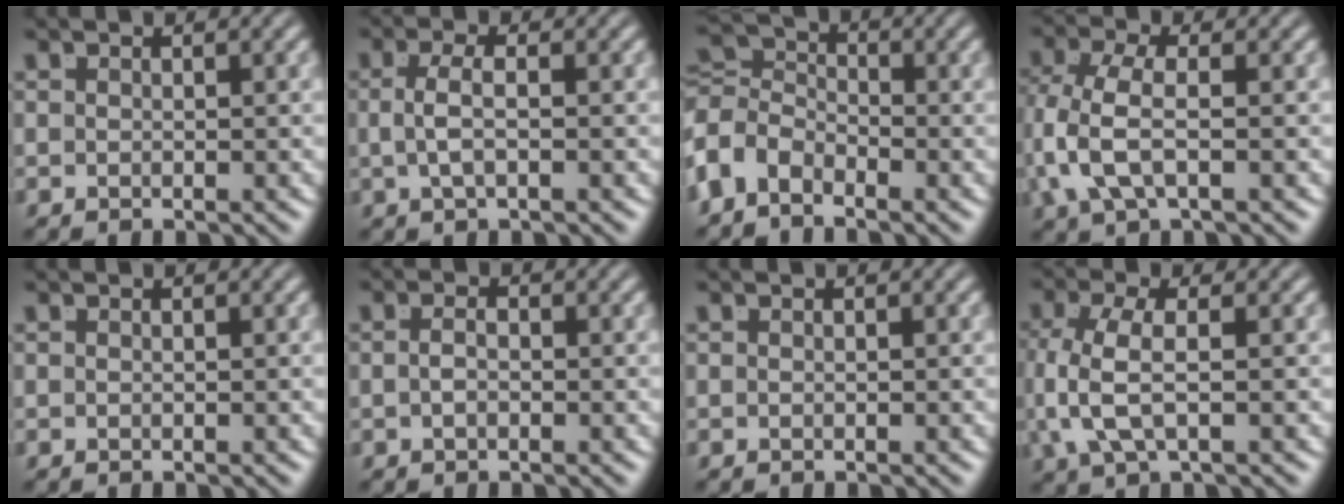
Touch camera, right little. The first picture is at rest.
{"total": 2.2, "force": [-0.2, 0.4, 2.1], "torque": [-0.046, -0.004, 0.001]}
{"total": 6.2, "force": [-1.5, 5.3, 2.8], "torque": [-0.072, -0.025, -0.025]}
{"total": 4.9, "force": [-0.5, 2.8, 3.9], "torque": [-0.114, -0.023, 0.004]}
{"total": 0.0}
{"total": 1.0, "force": [-0.6, -0.1, 0.8], "torque": [-0.012, -0.008, -0.007]}
{"total": 0.0}
{"total": 4.6, "force": [-0.2, 2.3, 3.9], "torque": [-0.110, -0.018, 0.011]}